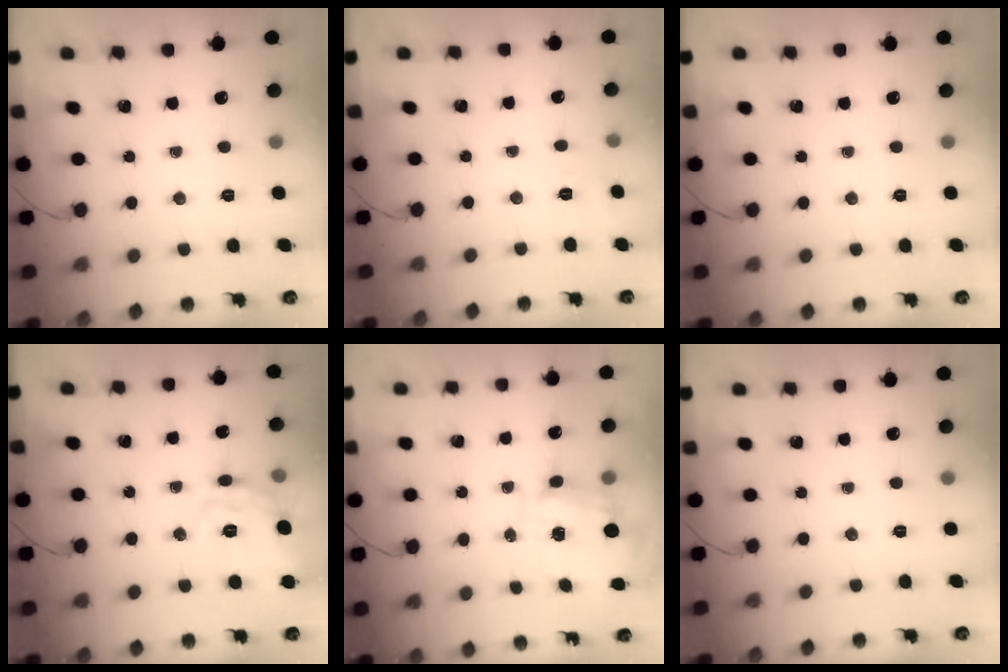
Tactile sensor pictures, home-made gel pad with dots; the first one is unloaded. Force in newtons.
{"total": 6.9, "press": 6.6, "slide": 2.1}
{"total": 0.0}
{"total": 10.6, "press": 10.5, "slide": 0.8}
{"total": 9.4, "press": 9.4, "slide": 0.8}
{"total": 0.0}